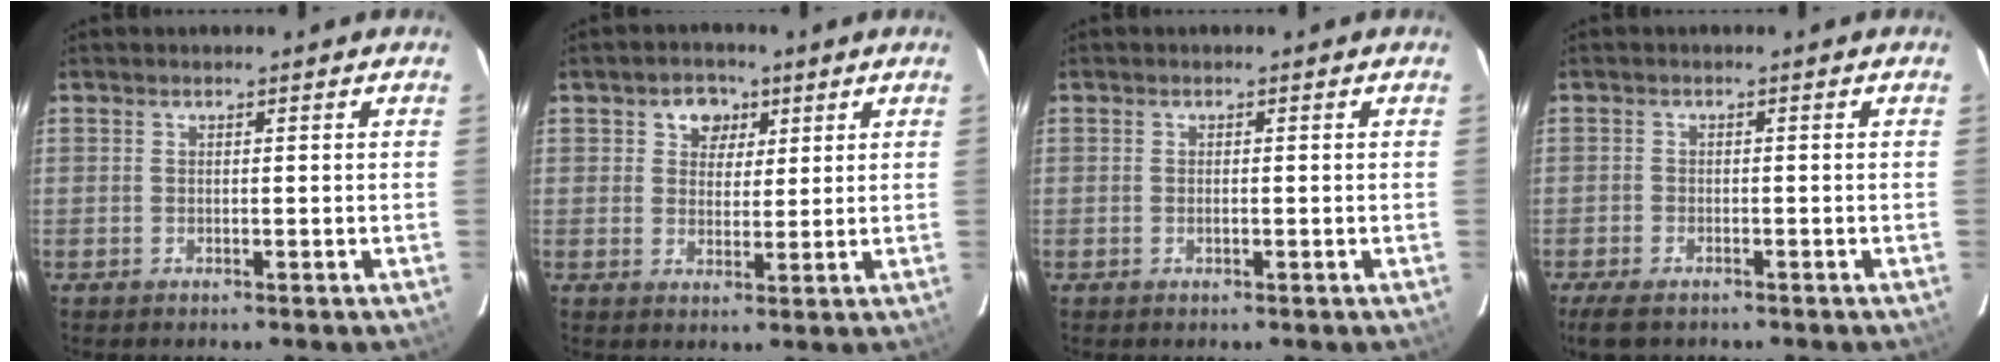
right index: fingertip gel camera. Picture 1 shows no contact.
{"total": 5.1, "force": [2.2, 4.3, 1.7], "torque": [-0.019, 0.009, 0.037]}
{"total": 0.7, "force": [-0.2, 0.3, 0.6], "torque": [-0.012, 0.001, -0.004]}
{"total": 5.4, "force": [-4.0, 2.4, 2.7], "torque": [-0.071, -0.016, -0.074]}